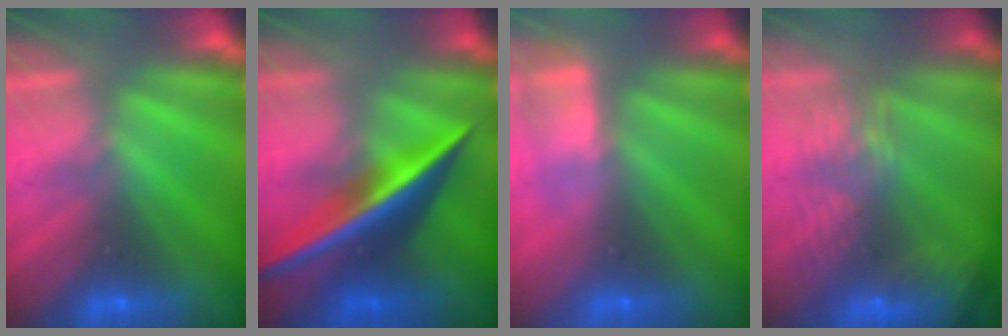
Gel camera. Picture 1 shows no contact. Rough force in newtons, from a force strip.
{"total": 2.6}
{"total": 2.9}
{"total": 8.1}